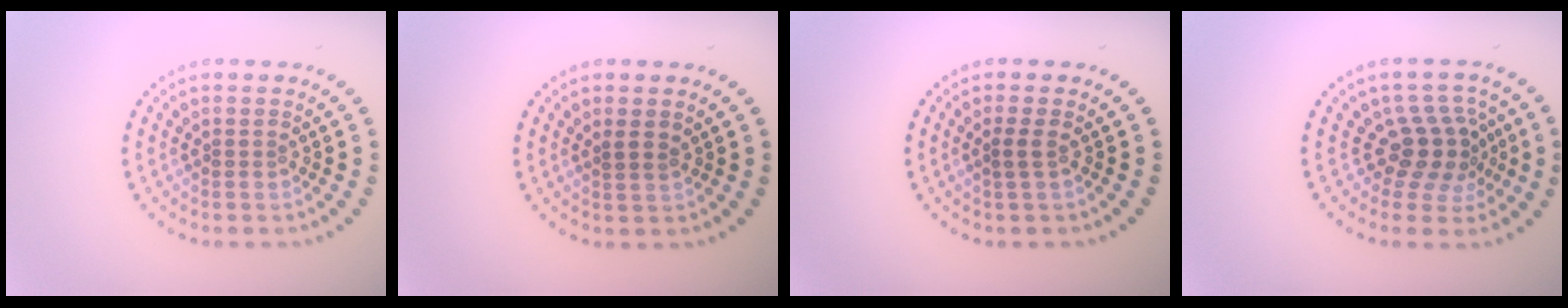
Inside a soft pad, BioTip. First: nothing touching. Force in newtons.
{"total": 0.9, "press": 0.6, "slide": 0.6}
{"total": 0.9, "press": 0.8, "slide": 0.5}
{"total": 3.8, "press": 2.8, "slide": 2.5}